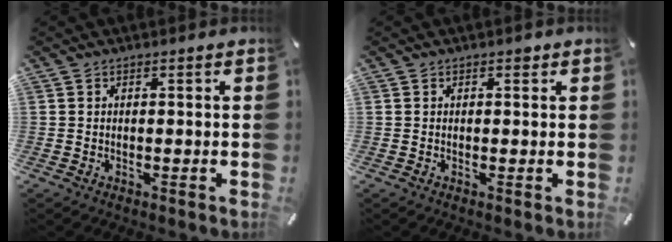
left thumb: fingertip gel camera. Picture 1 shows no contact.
{"total": 0.9, "force": [0.2, 0.6, 0.6], "torque": [-0.005, 0.002, -0.001]}